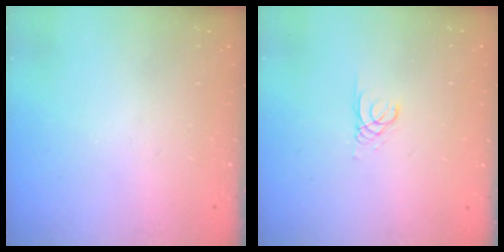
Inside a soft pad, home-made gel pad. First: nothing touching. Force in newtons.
{"total": 1.3, "press": 1.3, "slide": 0.1}